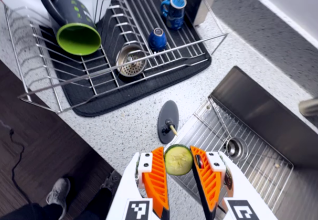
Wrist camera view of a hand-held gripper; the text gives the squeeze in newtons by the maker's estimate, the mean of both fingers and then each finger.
{"total": 7.0, "left": 6.9, "right": 7.2}